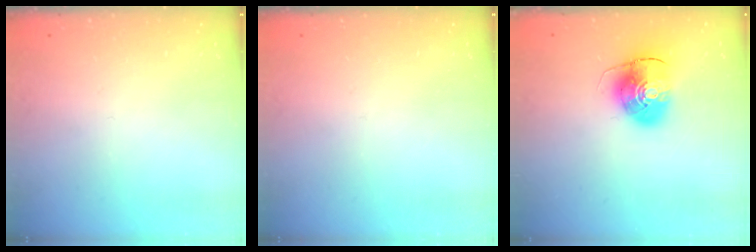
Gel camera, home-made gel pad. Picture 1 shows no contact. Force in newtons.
{"total": 0.0}
{"total": 9.9, "press": 9.8, "slide": 1.6}